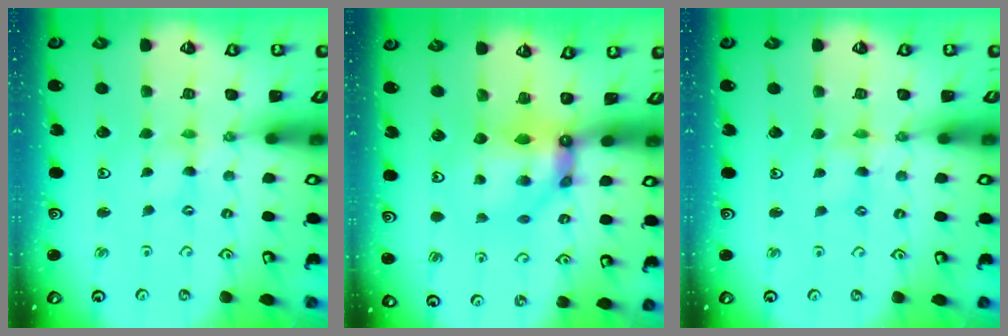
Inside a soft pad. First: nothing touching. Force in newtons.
{"total": 9.4, "press": 9.4, "slide": 1.0}
{"total": 3.0, "press": 2.9, "slide": 0.3}